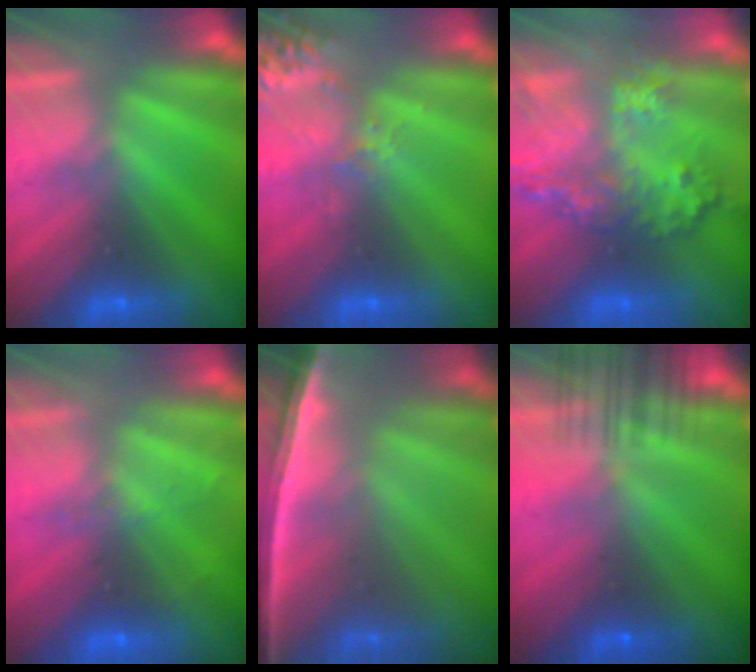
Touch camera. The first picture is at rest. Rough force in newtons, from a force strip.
{"total": 2.7}
{"total": 7.4}
{"total": 1.9}
{"total": 7.1}
{"total": 10.5}